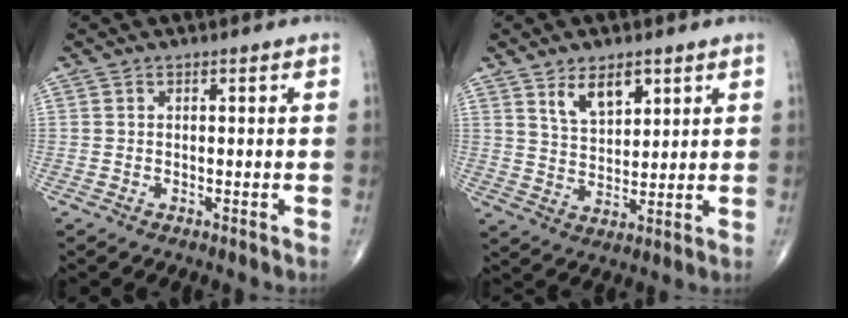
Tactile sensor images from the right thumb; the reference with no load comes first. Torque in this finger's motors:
{"motor_torque": [-0.12, 0.48, 0.09, 0.08, 0.20]}